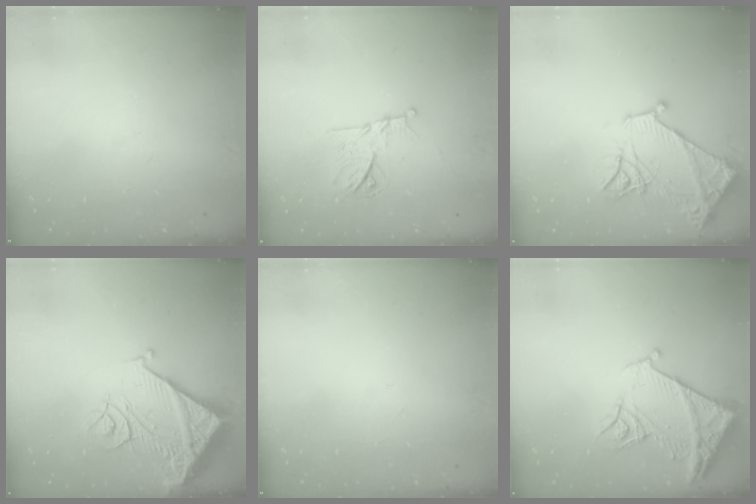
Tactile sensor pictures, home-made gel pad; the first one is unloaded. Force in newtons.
{"total": 11.7, "press": 11.7, "slide": 0.1}
{"total": 13.5, "press": 13.4, "slide": 1.3}
{"total": 14.6, "press": 14.5, "slide": 2.0}
{"total": 0.0}
{"total": 13.7, "press": 13.6, "slide": 1.4}